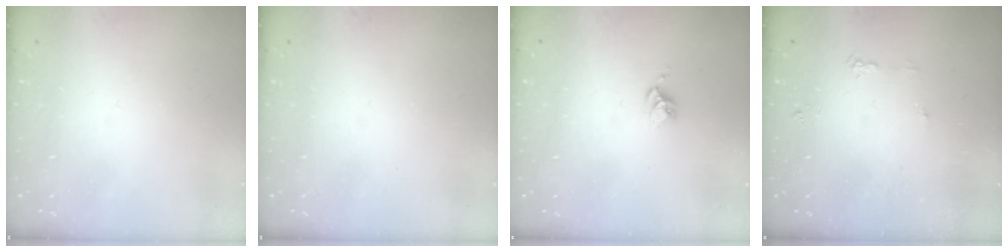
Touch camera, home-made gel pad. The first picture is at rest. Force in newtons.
{"total": 0.0}
{"total": 3.9, "press": 3.8, "slide": 0.3}
{"total": 4.3, "press": 4.3, "slide": 0.4}